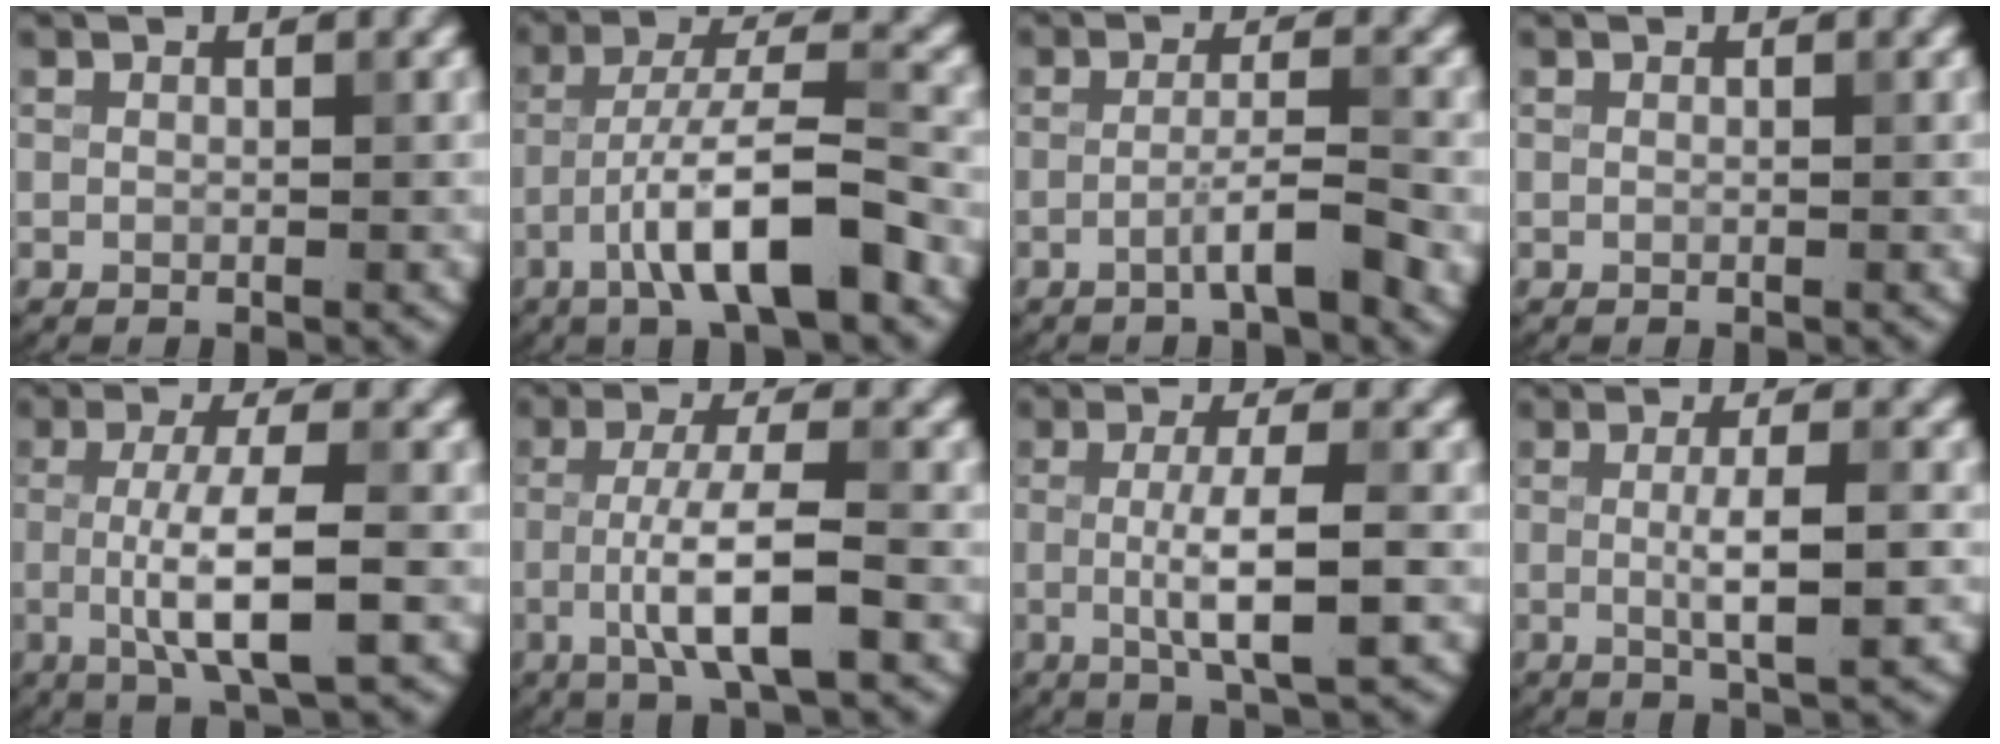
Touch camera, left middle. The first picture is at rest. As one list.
[{"total": 8.5, "force": [-4.1, 1.7, 7.3], "torque": [-0.121, 0.016, -0.074]}, {"total": 3.8, "force": [-1.7, 0.4, 3.3], "torque": [-0.055, 0.011, -0.035]}, {"total": 0.0}, {"total": 6.4, "force": [-0.8, 1.6, 6.2], "torque": [-0.105, -0.002, -0.017]}, {"total": 6.4, "force": [-1.7, 1.4, 6.0], "torque": [-0.107, 0.006, -0.035]}, {"total": 5.4, "force": [-0.5, 1.2, 5.3], "torque": [-0.088, -0.002, -0.011]}, {"total": 4.4, "force": [-0.3, 0.9, 4.3], "torque": [-0.070, -0.003, -0.004]}]